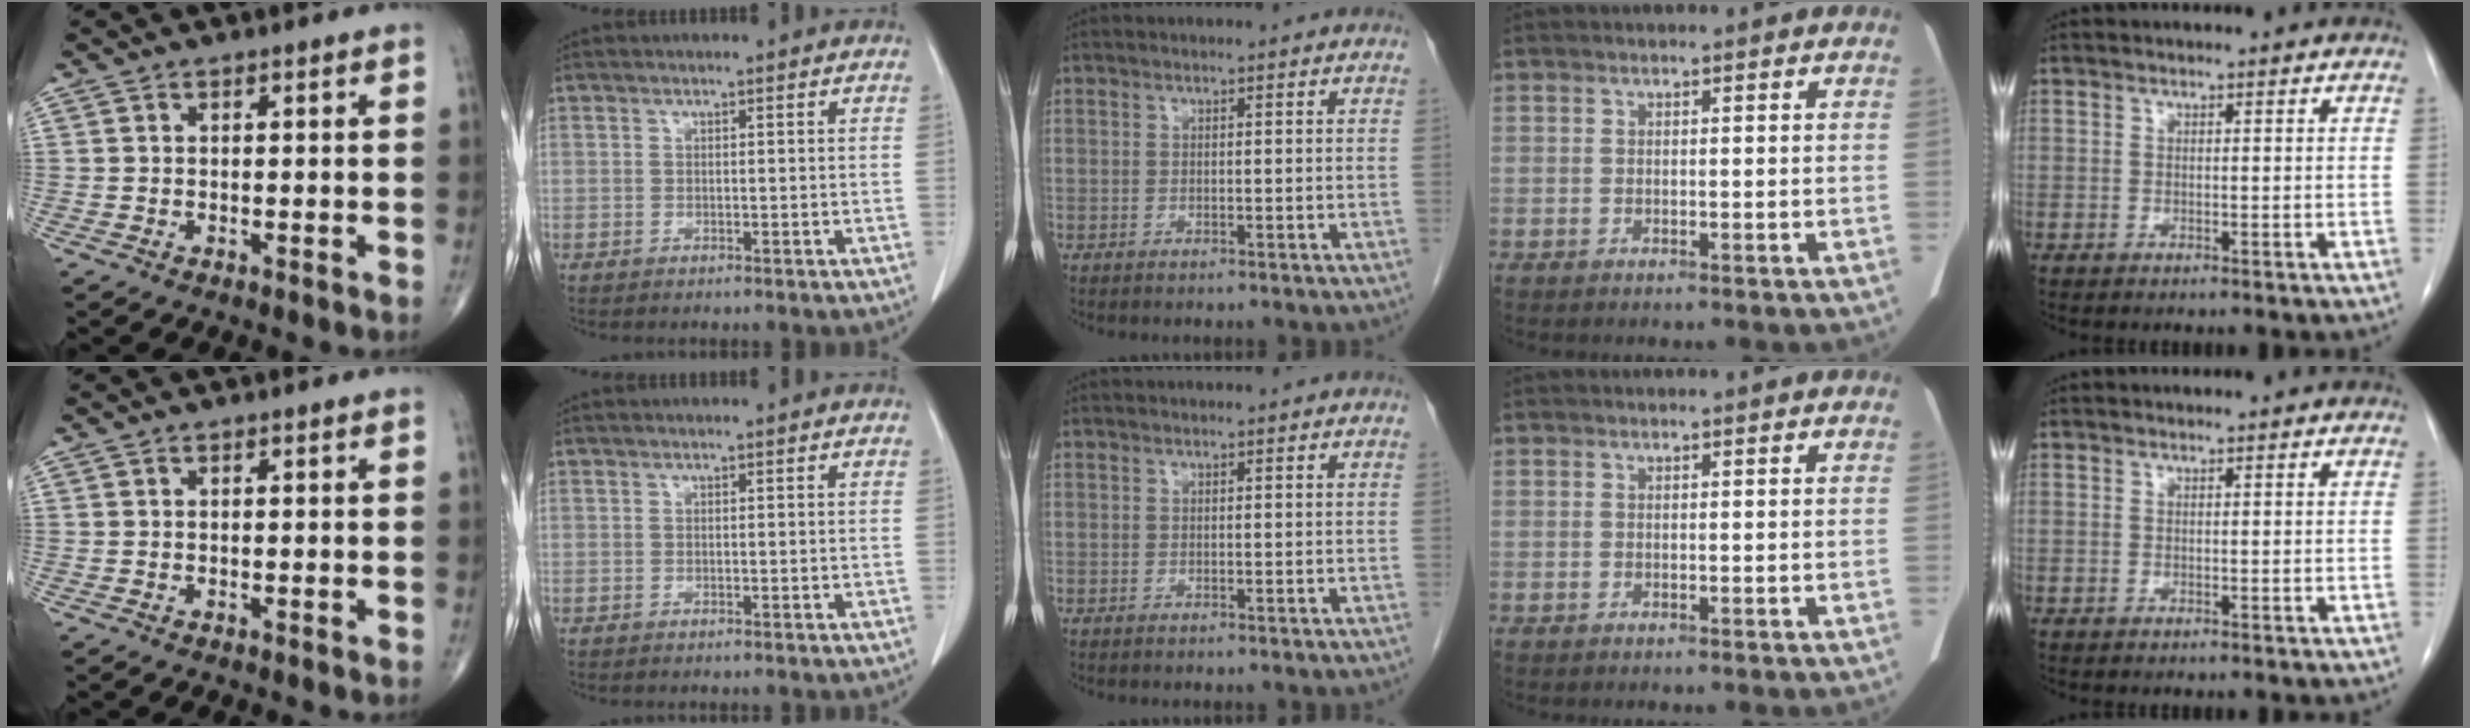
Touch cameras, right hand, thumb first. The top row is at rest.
{}